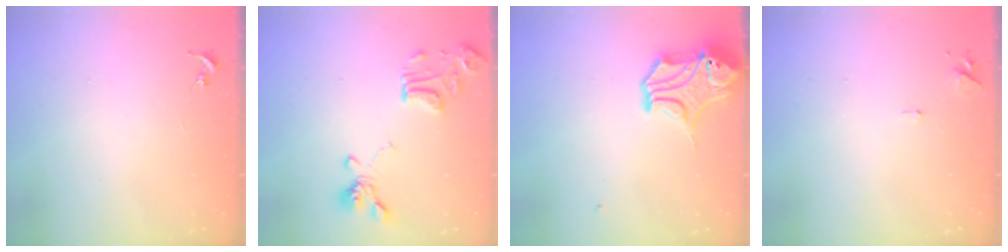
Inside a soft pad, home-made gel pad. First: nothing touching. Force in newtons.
{"total": 15.9, "press": 15.8, "slide": 1.7}
{"total": 14.5, "press": 14.4, "slide": 2.2}
{"total": 5.6, "press": 5.5, "slide": 0.8}